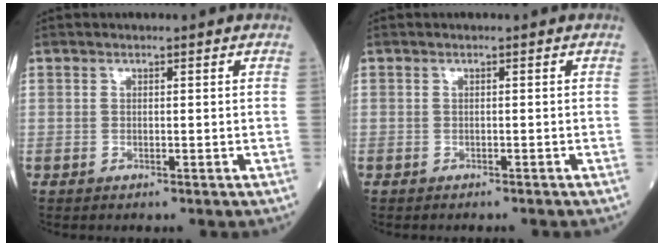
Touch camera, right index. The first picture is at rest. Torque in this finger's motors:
{"motor_torque": [-0.24, -0.48, -0.05, -0.05]}